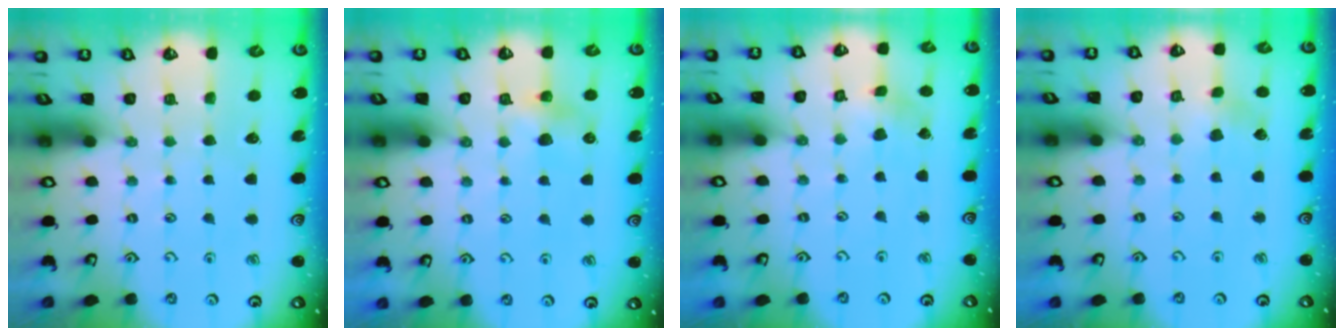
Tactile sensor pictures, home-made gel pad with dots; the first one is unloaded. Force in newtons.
{"total": 5.4, "press": 5.3, "slide": 0.6}
{"total": 2.3, "press": 2.3, "slide": 0.1}
{"total": 3.4, "press": 3.3, "slide": 0.4}